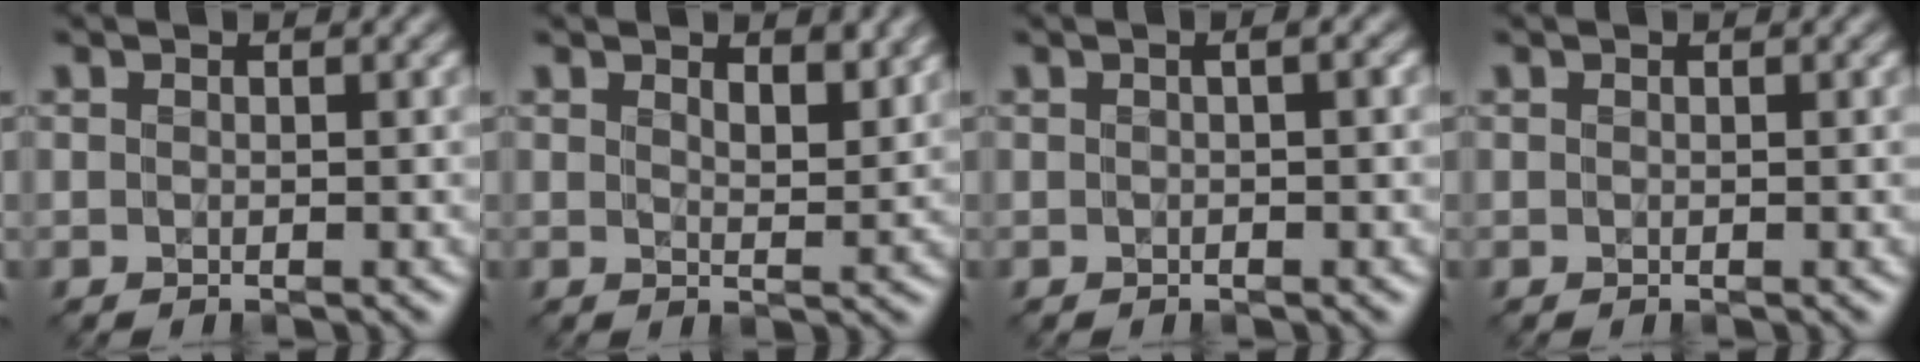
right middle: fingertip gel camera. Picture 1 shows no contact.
{"total": 2.7, "force": [1.9, 0.9, 1.7], "torque": [-0.028, -0.007, 0.033]}
{"total": 1.5, "force": [0.1, 0.4, 1.4], "torque": [-0.018, 0.000, -0.003]}
{"total": 0.0}